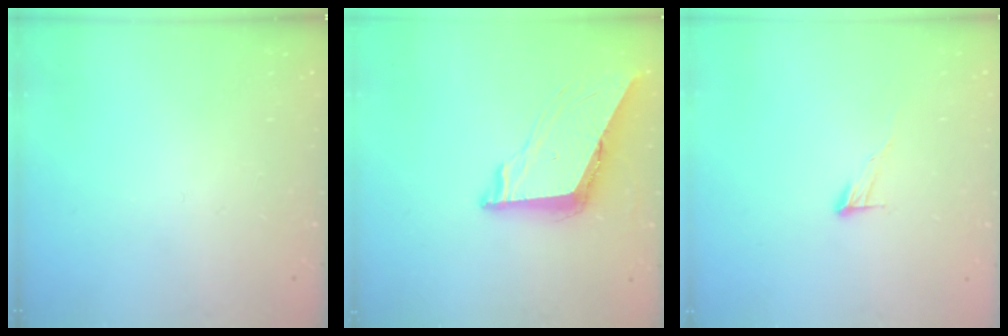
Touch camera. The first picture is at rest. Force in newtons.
{"total": 8.4, "press": 8.4, "slide": 0.9}
{"total": 5.6, "press": 5.6, "slide": 0.2}